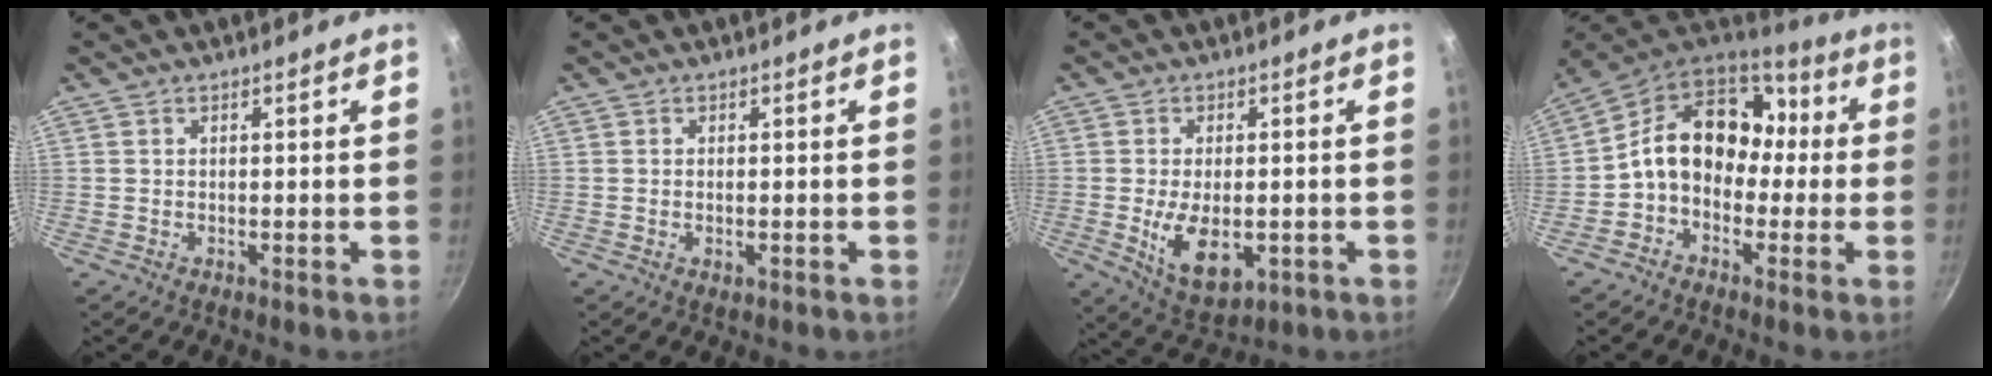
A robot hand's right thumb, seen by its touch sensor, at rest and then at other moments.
{"total": 1.1, "force": [-0.3, 0.5, 1.0], "torque": [-0.017, -0.001, -0.005]}
{"total": 9.9, "force": [-2.0, 5.4, 8.0], "torque": [-0.129, -0.009, -0.018]}
{"total": 15.0, "force": [0.4, 11.6, 9.5], "torque": [-0.111, 0.048, -0.014]}